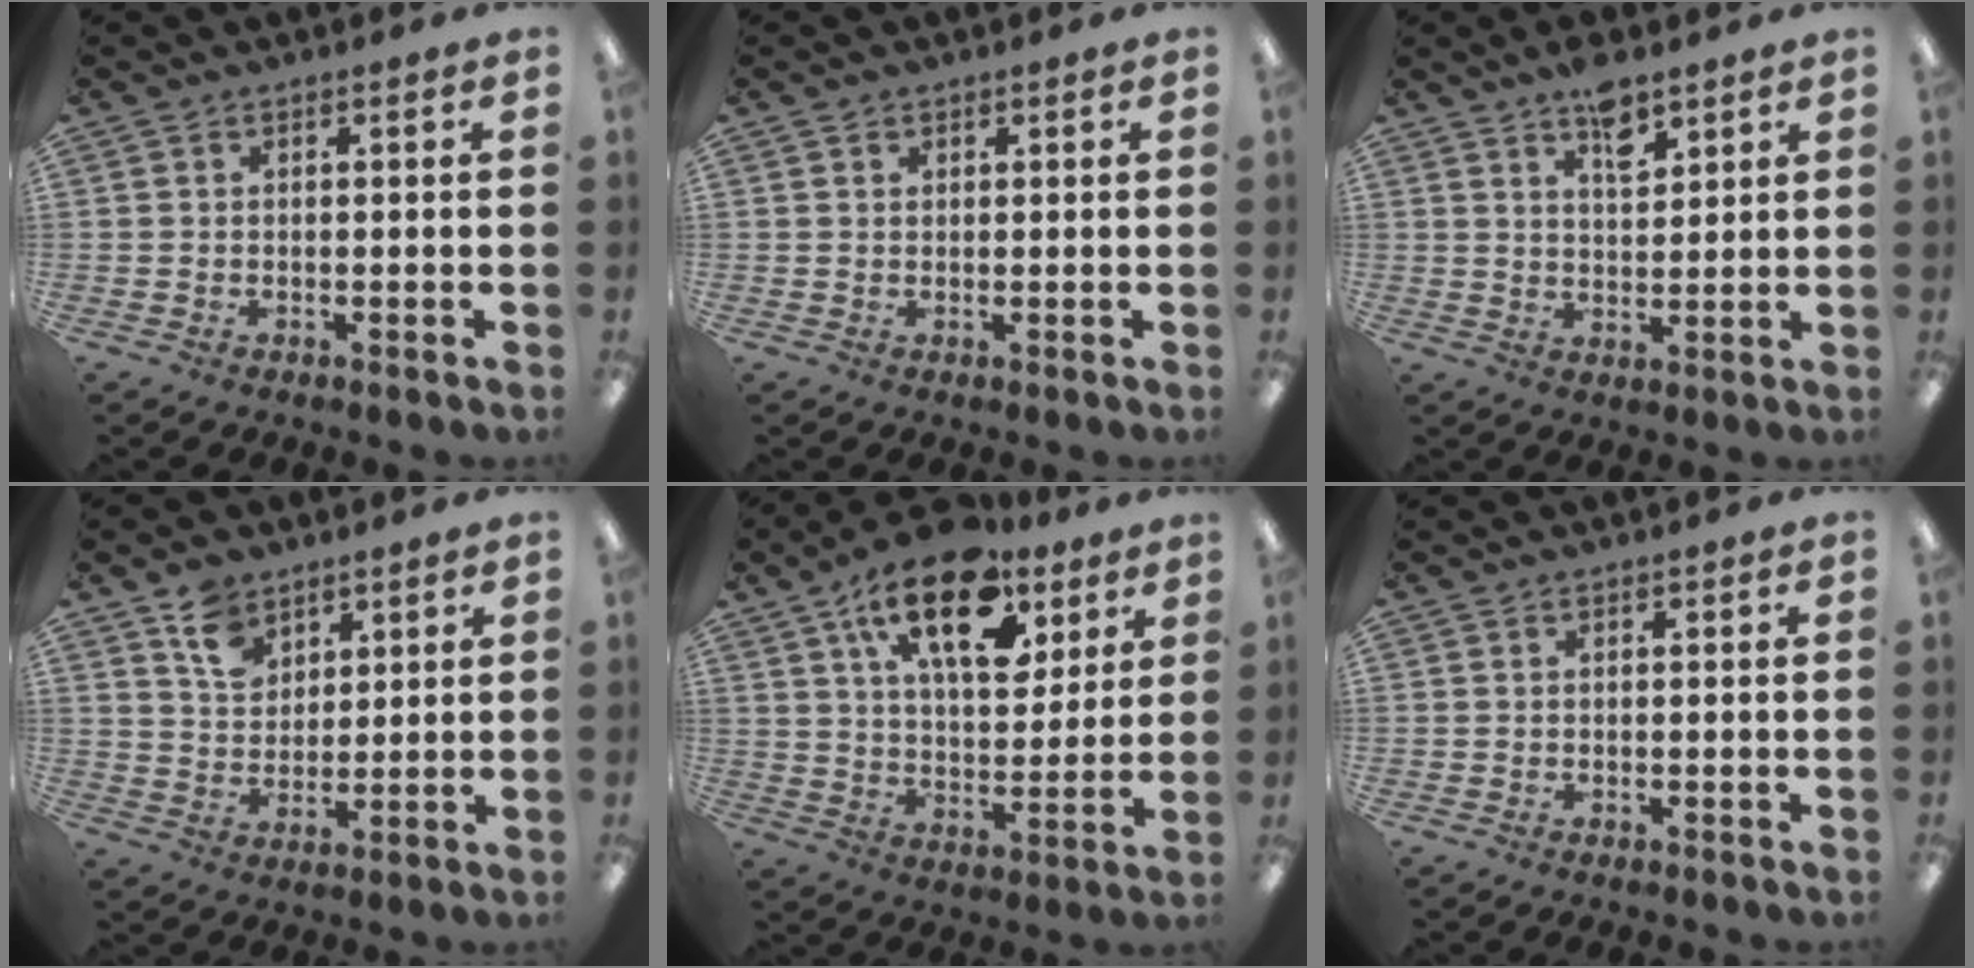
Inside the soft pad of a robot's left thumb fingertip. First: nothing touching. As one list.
[{"total": 1.0, "force": [0.6, 0.7, 0.3], "torque": [-0.007, 0.002, 0.011]}, {"total": 6.8, "force": [4.9, 2.9, 3.7], "torque": [-0.046, -0.028, 0.081]}, {"total": 8.1, "force": [5.3, 5.3, 2.9], "torque": [-0.054, -0.012, 0.100]}, {"total": 19.2, "force": [11.0, 9.6, 12.4], "torque": [-0.187, -0.047, 0.186]}, {"total": 0.0}]